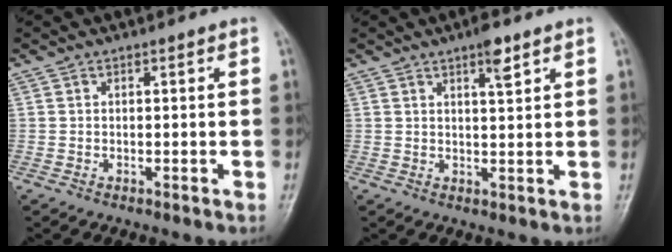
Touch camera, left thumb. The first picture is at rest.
{"total": 3.8, "force": [2.4, 0.9, 2.8], "torque": [-0.039, -0.013, 0.037]}